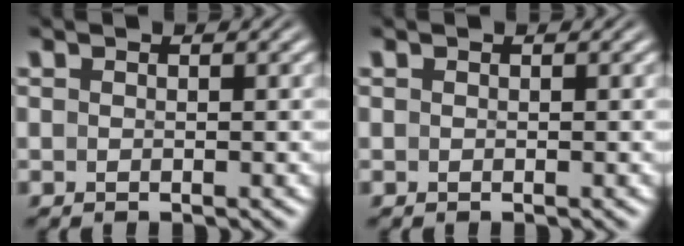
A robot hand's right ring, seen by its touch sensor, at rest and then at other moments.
{"total": 0.0}